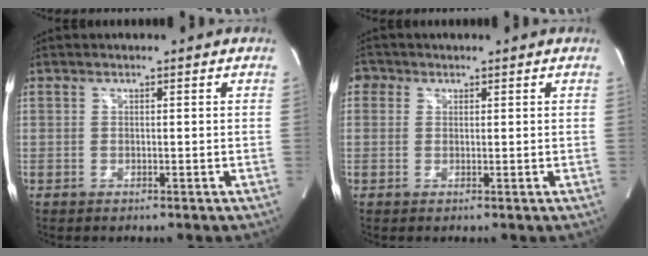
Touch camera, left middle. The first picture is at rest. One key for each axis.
{"total": 2.1, "fx": 1.0, "fy": 1.8, "fz": 0.4, "tx": 0.000, "ty": 0.008, "tz": 0.012}